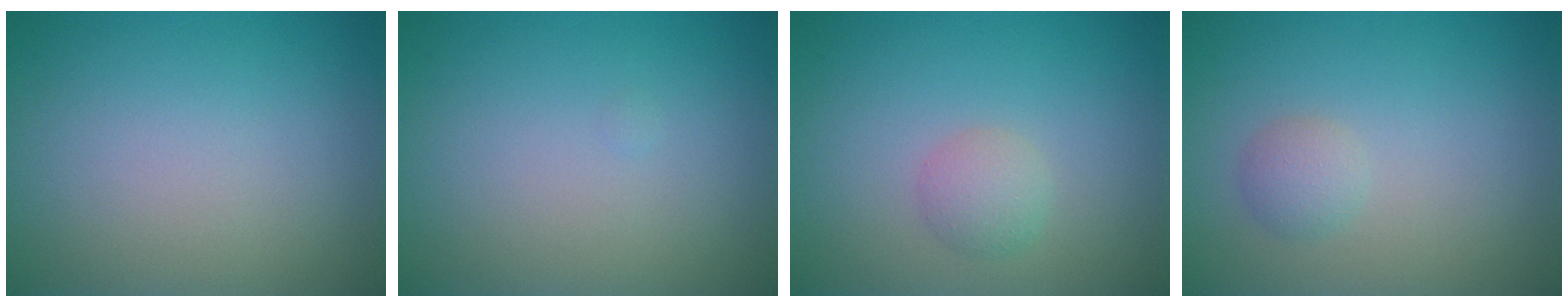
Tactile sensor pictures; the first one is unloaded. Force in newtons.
{"total": 0.0}
{"total": 1.8, "press": 1.8, "slide": 0.1}
{"total": 1.4, "press": 1.4, "slide": 0.1}